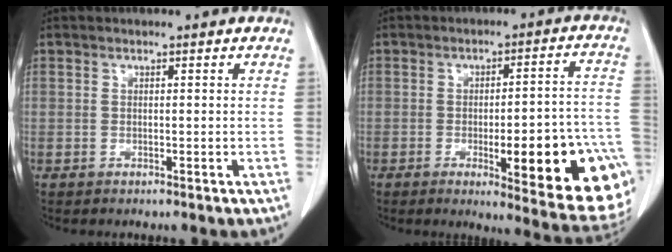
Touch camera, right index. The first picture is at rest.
{"total": 19.3, "force": [-6.4, 3.4, 17.9], "torque": [-0.138, 0.015, -0.066]}